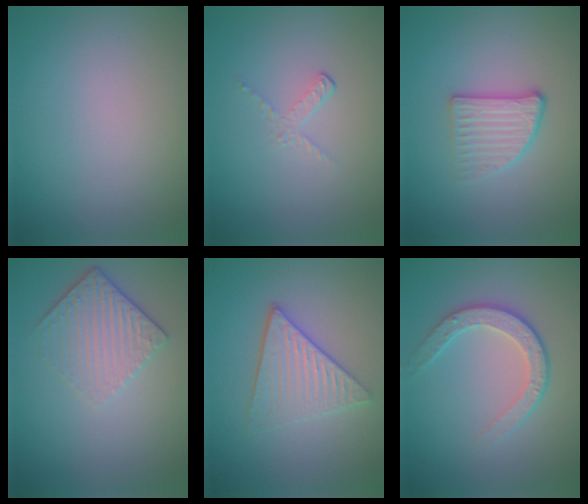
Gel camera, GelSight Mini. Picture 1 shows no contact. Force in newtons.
{"total": 1.1, "press": 0.4, "slide": 1.1}
{"total": 2.7, "press": 2.4, "slide": 1.2}
{"total": 4.4, "press": 3.0, "slide": 3.1}
{"total": 4.1, "press": 3.3, "slide": 2.3}
{"total": 3.2, "press": 2.6, "slide": 1.8}